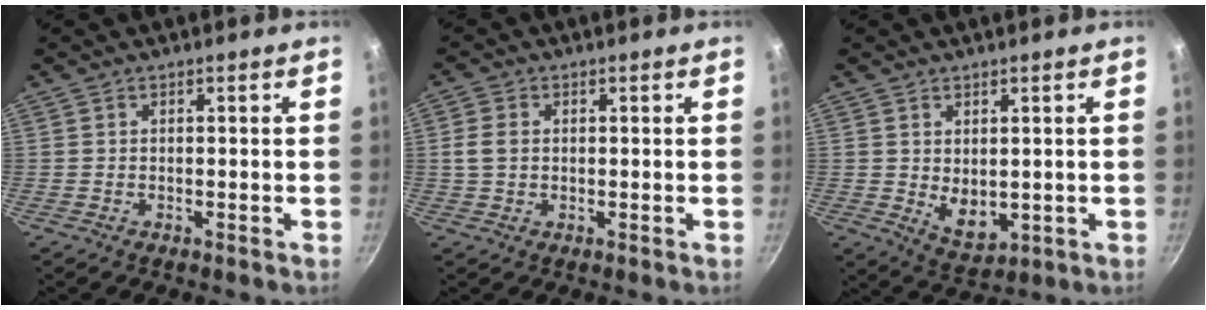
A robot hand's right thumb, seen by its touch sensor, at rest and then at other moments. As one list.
[{"total": 3.7, "force": [0.4, 2.8, 2.4], "torque": [-0.042, 0.005, 0.005]}, {"total": 5.9, "force": [0.7, 3.8, 4.5], "torque": [-0.058, -0.021, 0.026]}]